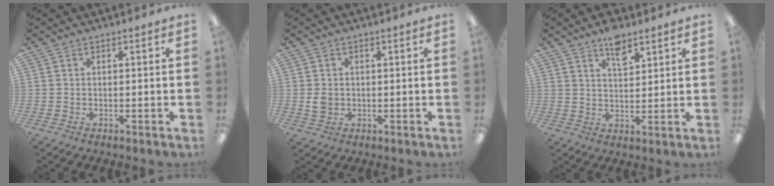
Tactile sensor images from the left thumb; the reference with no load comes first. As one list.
[{"total": 3.0, "force": [0.0, 2.7, 1.4], "torque": [-0.018, 0.002, -0.001]}, {"total": 6.4, "force": [4.6, 2.9, 3.4], "torque": [-0.046, -0.021, 0.078]}]